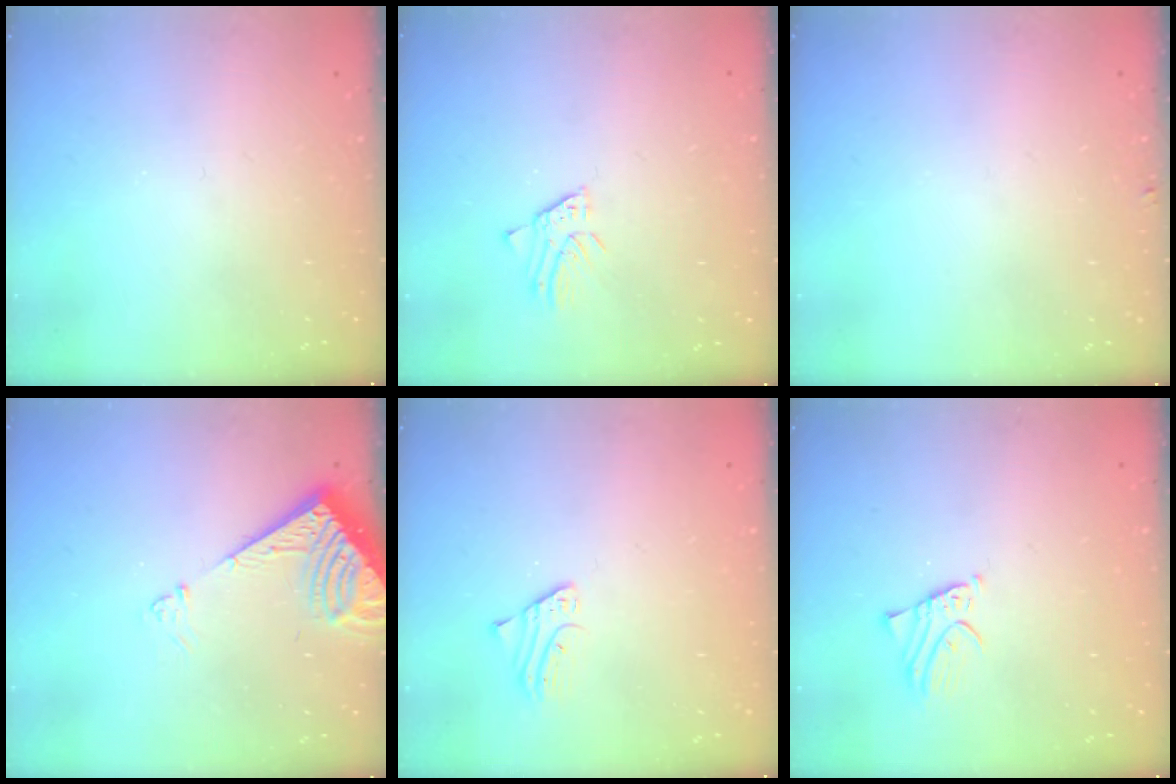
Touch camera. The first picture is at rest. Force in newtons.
{"total": 1.4, "press": 1.4, "slide": 0.1}
{"total": 2.8, "press": 2.8, "slide": 0.3}
{"total": 7.5, "press": 7.4, "slide": 1.0}
{"total": 2.7, "press": 2.7, "slide": 0.1}
{"total": 2.0, "press": 2.0, "slide": 0.2}